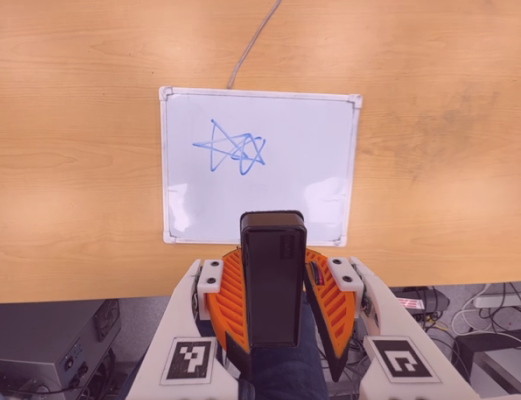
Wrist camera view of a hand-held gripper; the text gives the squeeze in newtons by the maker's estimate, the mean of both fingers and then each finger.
{"total": 5.7, "left": 5.1, "right": 6.4}